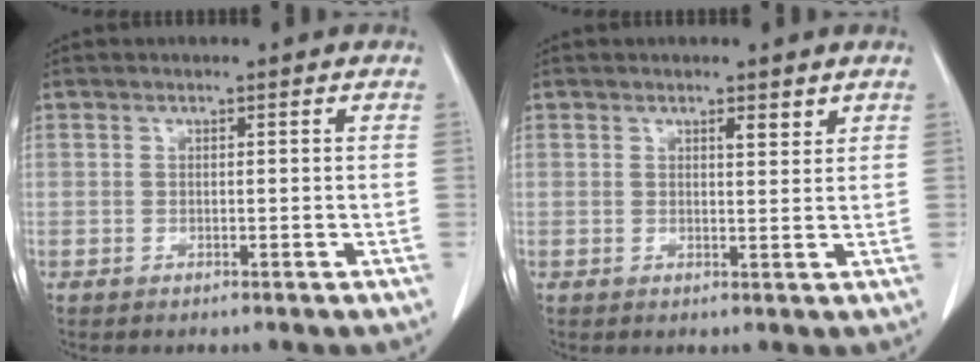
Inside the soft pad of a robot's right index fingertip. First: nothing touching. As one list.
[{"total": 1.6, "force": [1.2, 0.4, 1.0], "torque": [-0.017, -0.006, 0.018]}]